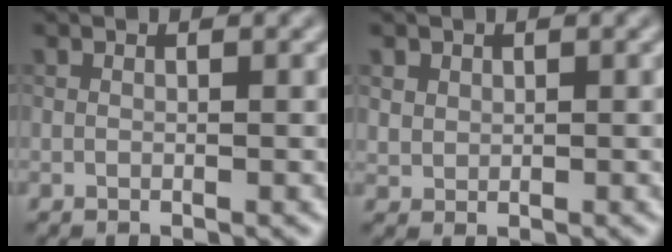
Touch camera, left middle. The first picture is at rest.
{"total": 0.6, "force": [0.2, 0.5, -0.3], "torque": [-0.004, 0.001, 0.023]}